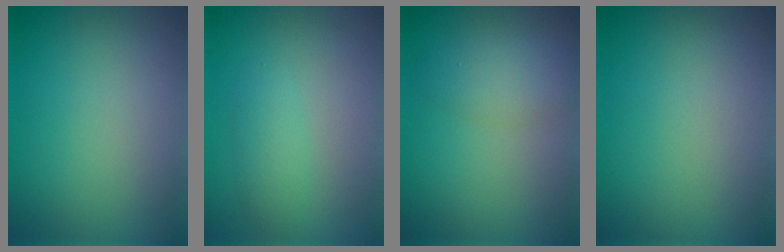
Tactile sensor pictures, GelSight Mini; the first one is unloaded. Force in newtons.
{"total": 1.8, "press": 1.8, "slide": 0.0}
{"total": 2.8, "press": 2.8, "slide": 0.1}
{"total": 0.0}